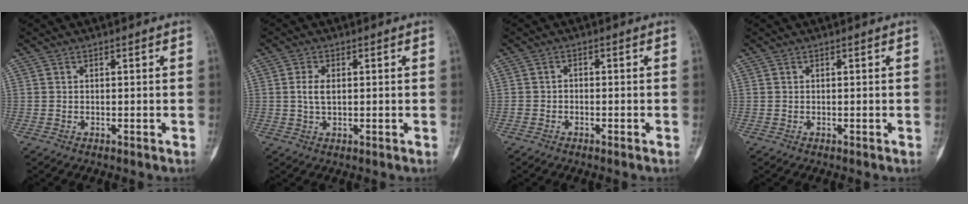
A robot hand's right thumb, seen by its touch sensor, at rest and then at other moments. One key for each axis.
{"total": 3.1, "fx": 0.4, "fy": 1.7, "fz": 2.6, "tx": -0.056, "ty": 0.001, "tz": 0.007}
{"total": 0.9, "fx": -0.6, "fy": 0.5, "fz": 0.5, "tx": -0.005, "ty": 0.002, "tz": -0.017}
{"total": 0.0}